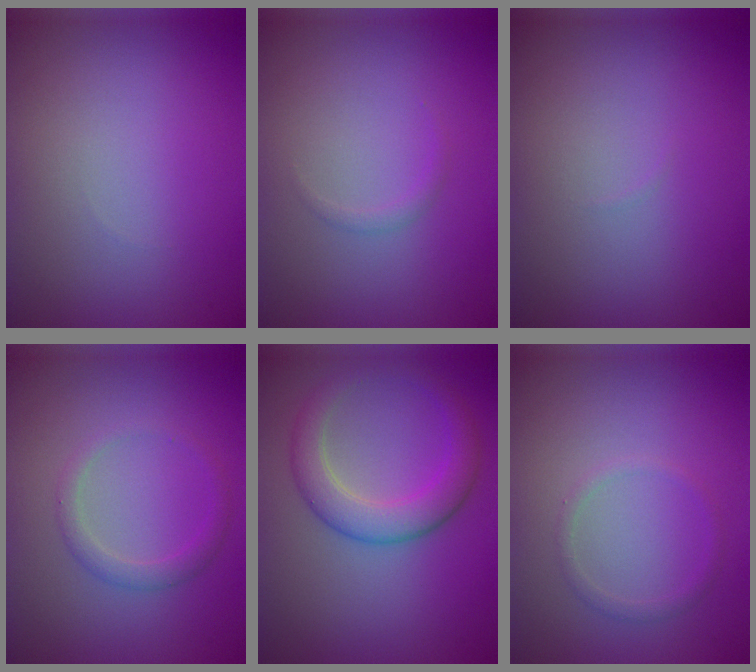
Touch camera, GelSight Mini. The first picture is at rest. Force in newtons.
{"total": 0.6, "press": 0.6, "slide": 0.1}
{"total": 0.0}
{"total": 1.7, "press": 1.7, "slide": 0.0}
{"total": 4.3, "press": 4.3, "slide": 0.1}
{"total": 1.0, "press": 1.0, "slide": 0.1}